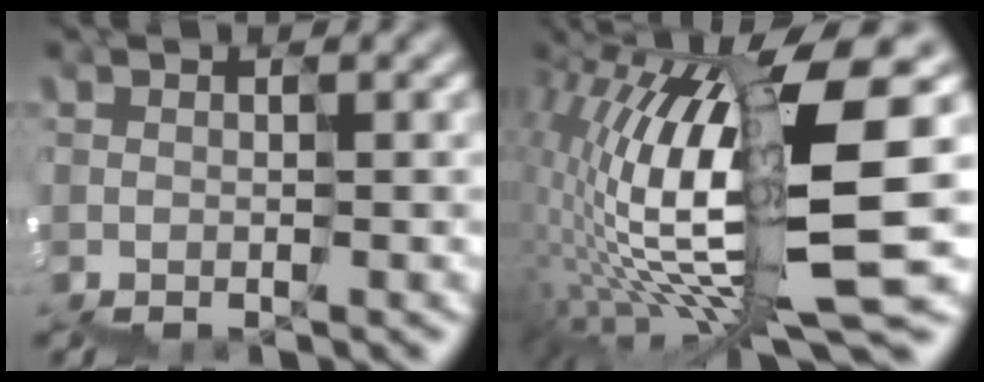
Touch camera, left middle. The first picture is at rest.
{"total": 12.0, "force": [1.1, 2.6, 11.6], "torque": [-0.226, 0.014, 0.041]}